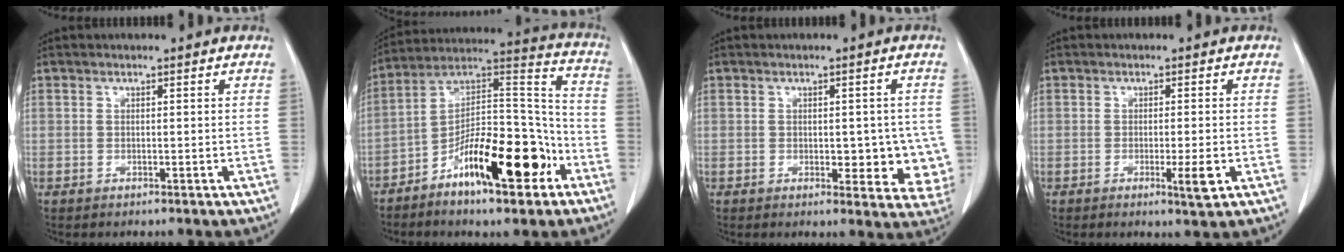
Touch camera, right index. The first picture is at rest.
{"total": 17.7, "force": [-8.7, 5.0, 14.6], "torque": [-0.232, 0.024, -0.137]}
{"total": 8.1, "force": [-0.9, 3.8, 7.0], "torque": [-0.065, -0.001, -0.005]}
{"total": 3.2, "force": [-1.1, 0.2, 3.0], "torque": [-0.042, -0.005, -0.015]}